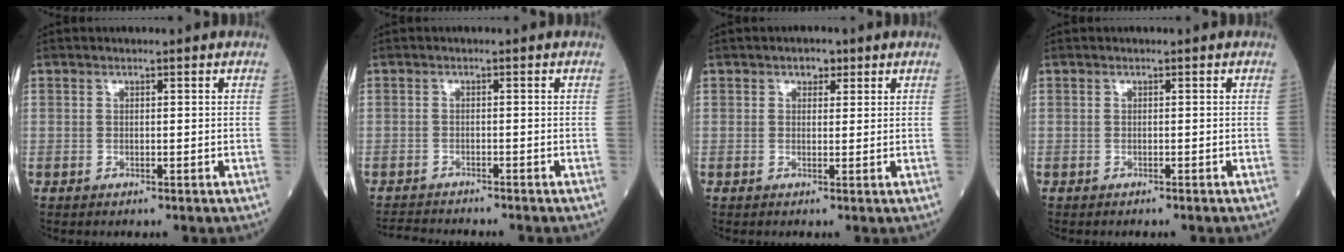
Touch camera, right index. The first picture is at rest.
{"total": 4.3, "force": [-4.2, 0.1, 1.0], "torque": [-0.016, -0.017, -0.067]}
{"total": 1.7, "force": [0.9, 1.1, 0.8], "torque": [-0.009, 0.005, 0.011]}
{"total": 0.6, "force": [-0.6, 0.0, 0.3], "torque": [-0.003, 0.000, -0.006]}